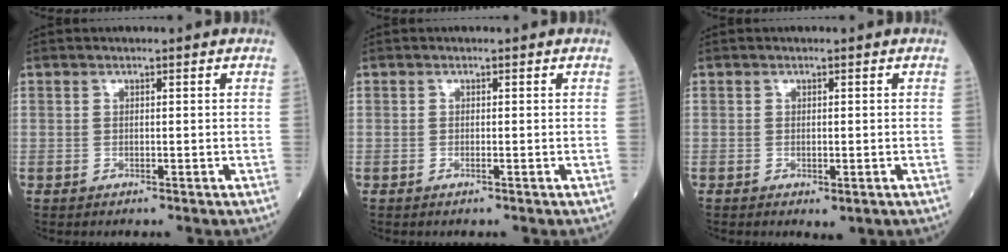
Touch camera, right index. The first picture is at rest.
{"total": 0.5, "force": [-0.4, 0.0, 0.3], "torque": [-0.008, 0.000, -0.007]}
{"total": 2.1, "force": [-0.9, 0.9, 1.6], "torque": [-0.029, -0.006, -0.003]}